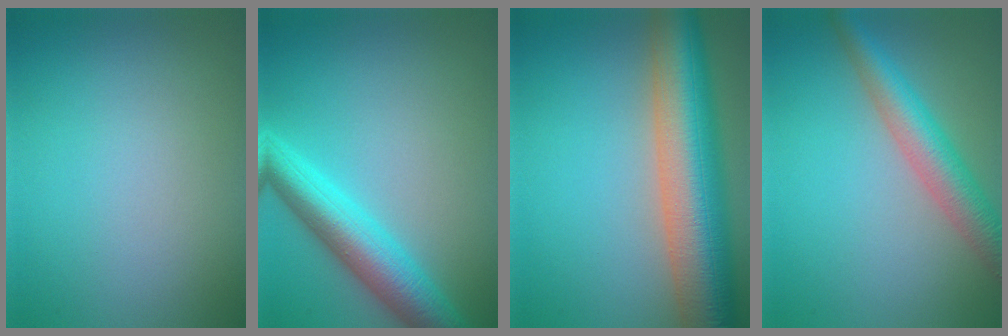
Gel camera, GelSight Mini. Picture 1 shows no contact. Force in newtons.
{"total": 6.1, "press": 6.1, "slide": 0.2}
{"total": 10.9, "press": 10.9, "slide": 0.7}
{"total": 5.0, "press": 5.0, "slide": 0.3}